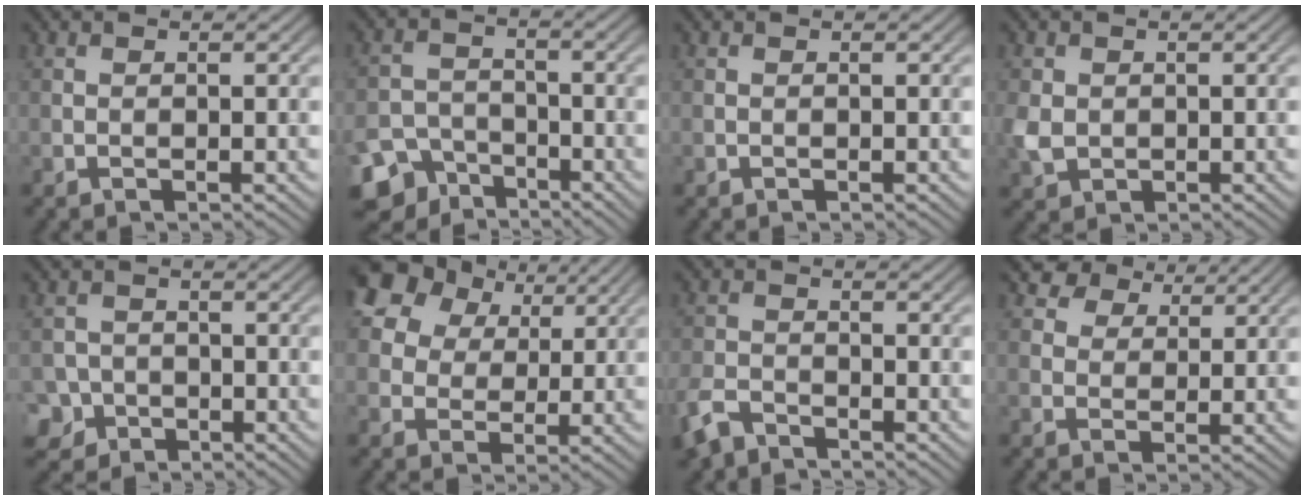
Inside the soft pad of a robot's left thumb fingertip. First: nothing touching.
{"total": 7.9, "force": [-5.8, 4.9, 2.1], "torque": [-0.036, -0.017, -0.098]}
{"total": 0.0}
{"total": 3.0, "force": [0.0, 2.6, 1.5], "torque": [-0.044, -0.003, 0.000]}
{"total": 4.0, "force": [-2.1, 3.3, 0.9], "torque": [-0.014, -0.004, -0.047]}
{"total": 12.4, "force": [6.5, 8.8, 5.8], "torque": [-0.163, 0.045, 0.123]}
{"total": 4.5, "force": [-3.6, 1.9, 2.0], "torque": [-0.043, -0.009, -0.084]}
{"total": 5.9, "force": [4.2, 3.6, 2.3], "torque": [-0.056, -0.007, 0.083]}